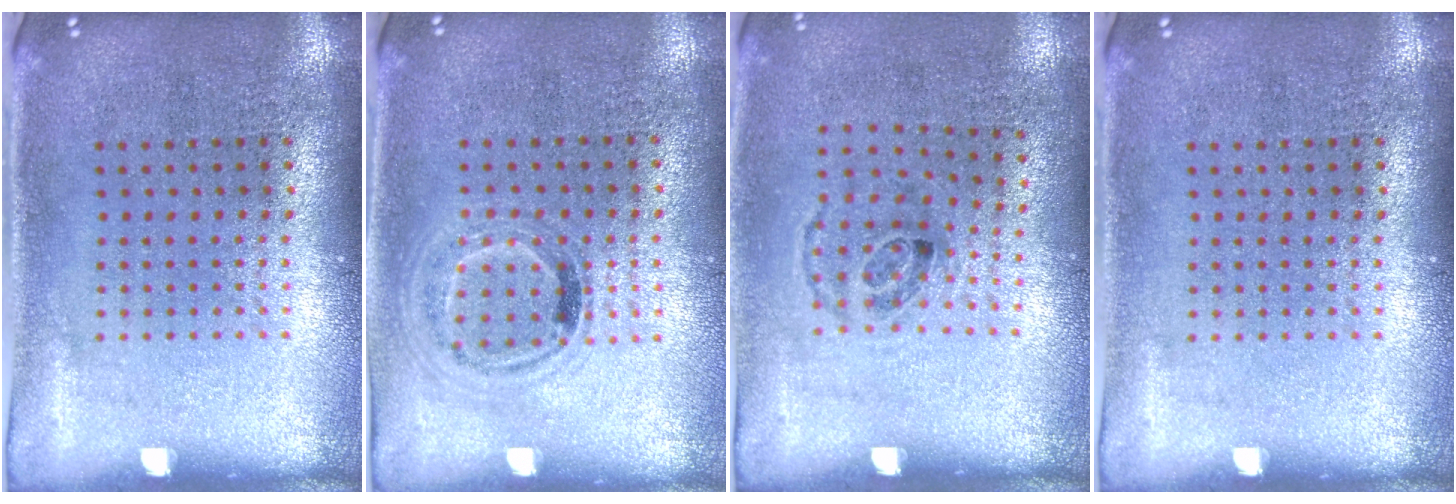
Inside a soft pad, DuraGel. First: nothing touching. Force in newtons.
{"total": 0.9, "press": 0.9, "slide": 0.3}
{"total": 1.0, "press": 0.7, "slide": 0.7}
{"total": 0.0}